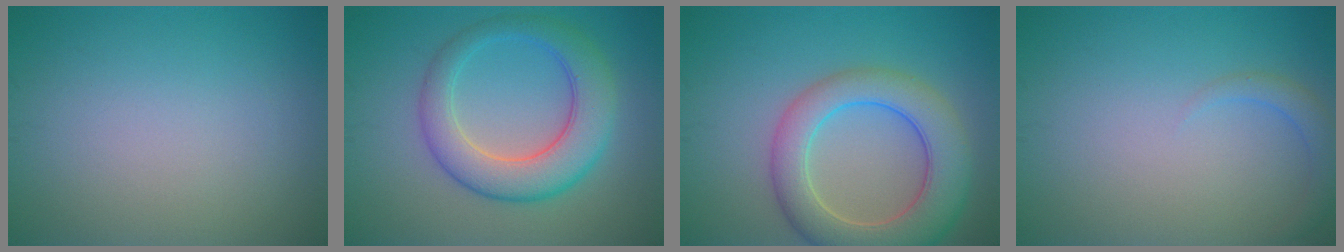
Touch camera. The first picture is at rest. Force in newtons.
{"total": 6.4, "press": 6.4, "slide": 0.4}
{"total": 7.6, "press": 7.5, "slide": 0.4}
{"total": 1.6, "press": 1.6, "slide": 0.2}